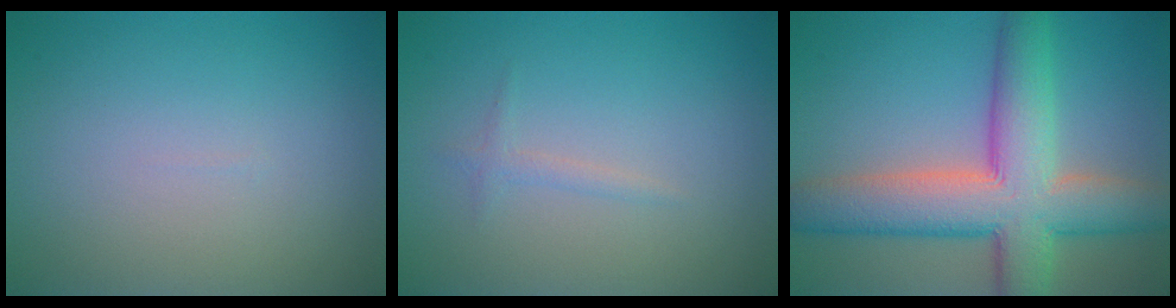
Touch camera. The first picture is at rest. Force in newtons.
{"total": 0.9, "press": 0.9, "slide": 0.0}
{"total": 10.0, "press": 10.0, "slide": 0.5}